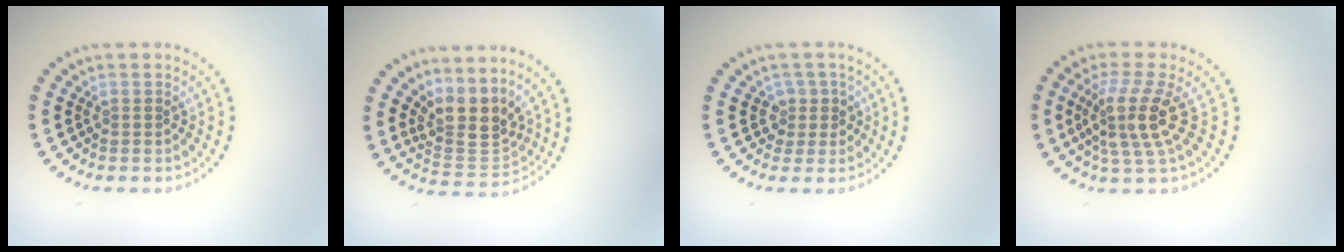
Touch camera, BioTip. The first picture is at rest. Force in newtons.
{"total": 3.9, "press": 3.0, "slide": 2.5}
{"total": 1.9, "press": 1.5, "slide": 1.2}
{"total": 4.2, "press": 3.2, "slide": 2.7}